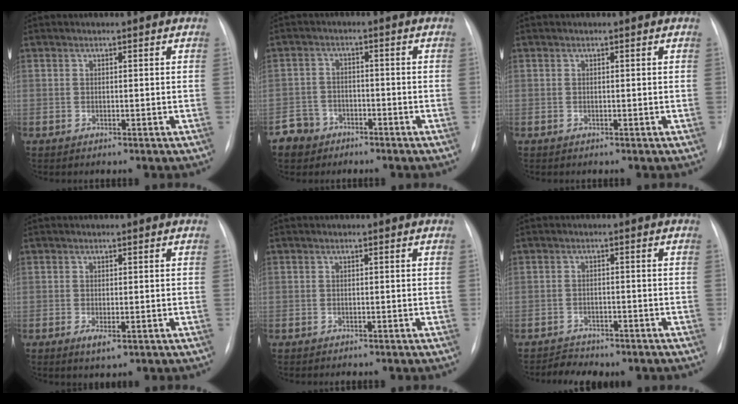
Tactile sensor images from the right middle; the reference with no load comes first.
{"total": 4.3, "force": [-2.9, 3.2, -0.1], "torque": [0.008, 0.008, -0.052]}
{"total": 0.0}
{"total": 2.2, "force": [-0.8, 0.7, 1.9], "torque": [-0.029, -0.004, -0.010]}
{"total": 0.6, "force": [-0.4, 0.4, 0.1], "torque": [-0.006, 0.004, -0.007]}
{"total": 3.5, "force": [-3.1, 1.5, 0.5], "torque": [-0.010, 0.002, -0.042]}